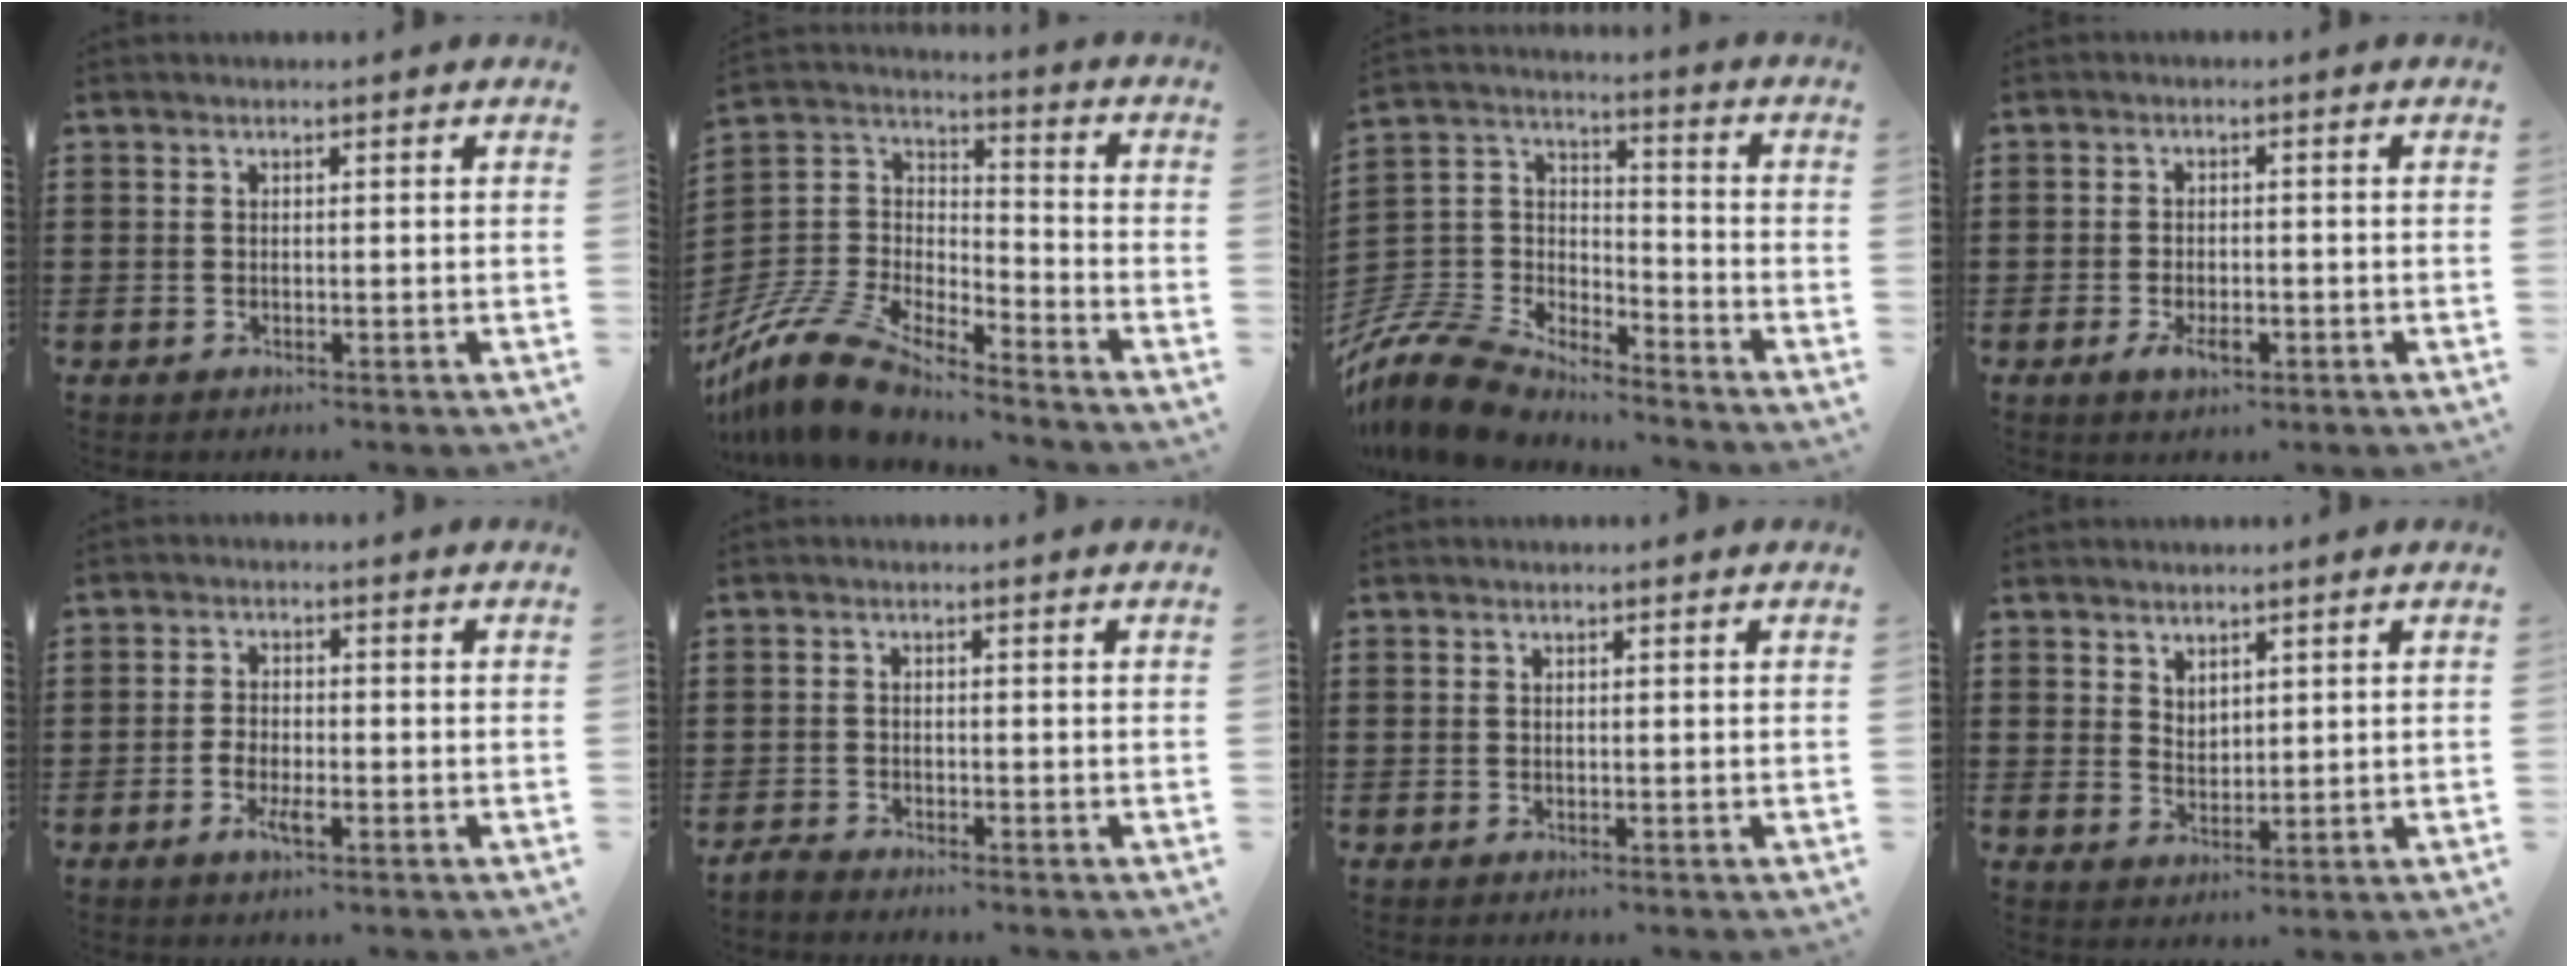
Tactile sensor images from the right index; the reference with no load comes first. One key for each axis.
{"total": 11.4, "fx": -10.4, "fy": 2.5, "fz": 3.9, "tx": -0.108, "ty": 0.010, "tz": -0.216}
{"total": 9.6, "fx": -8.9, "fy": 3.0, "fz": 2.1, "tx": -0.092, "ty": -0.003, "tz": -0.188}
{"total": 3.0, "fx": -1.3, "fy": 1.4, "fz": 2.4, "tx": -0.048, "ty": -0.004, "tz": -0.023}
{"total": 3.1, "fx": -1.3, "fy": 1.3, "fz": 2.5, "tx": -0.059, "ty": 0.000, "tz": -0.030}
{"total": 1.5, "fx": -1.5, "fy": 0.2, "fz": -0.1, "tx": -0.004, "ty": 0.004, "tz": -0.031}
{"total": 0.0}
{"total": 2.5, "fx": 2.2, "fy": 1.2, "fz": 0.2, "tx": -0.008, "ty": 0.004, "tz": 0.043}